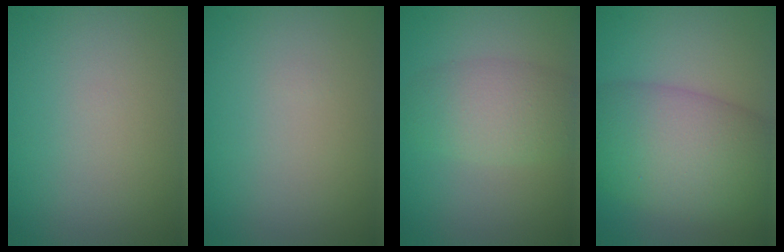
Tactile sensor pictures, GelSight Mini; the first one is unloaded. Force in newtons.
{"total": 0.0}
{"total": 4.0, "press": 4.0, "slide": 0.1}
{"total": 10.0, "press": 9.9, "slide": 0.4}